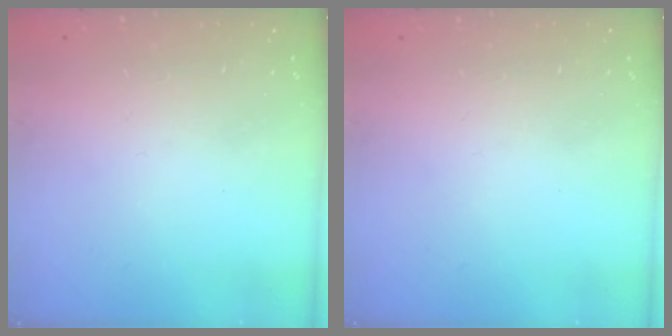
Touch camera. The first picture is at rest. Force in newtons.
{"total": 0.0}